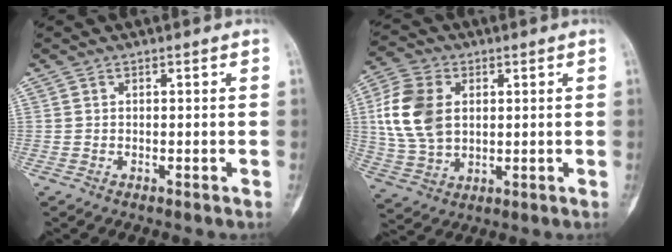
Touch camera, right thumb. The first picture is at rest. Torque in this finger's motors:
{"motor_torque": [0.20, 0.96, 1.32, 0.29, 0.11]}